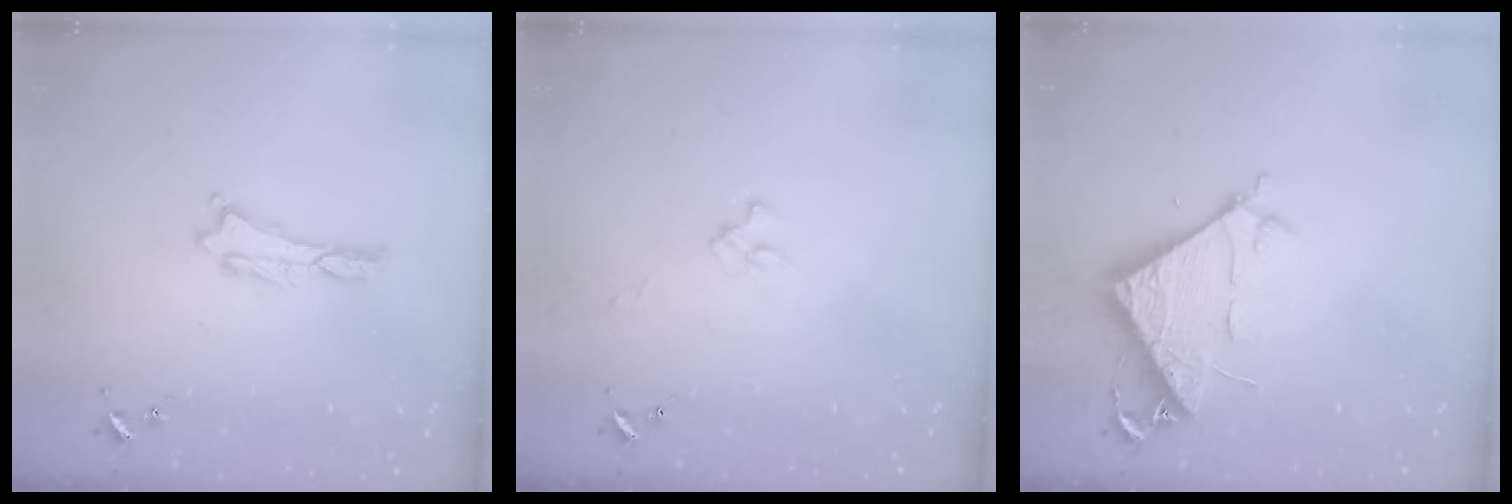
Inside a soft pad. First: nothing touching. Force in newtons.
{"total": 1.1, "press": 1.1, "slide": 0.2}
{"total": 7.5, "press": 7.5, "slide": 0.7}